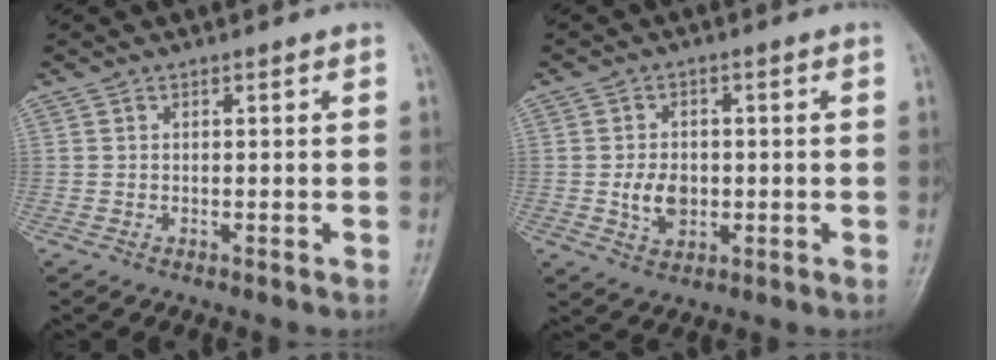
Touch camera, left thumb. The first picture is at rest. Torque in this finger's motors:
{"motor_torque": [-0.01, 0.03, 0.45, 0.18, 0.01]}